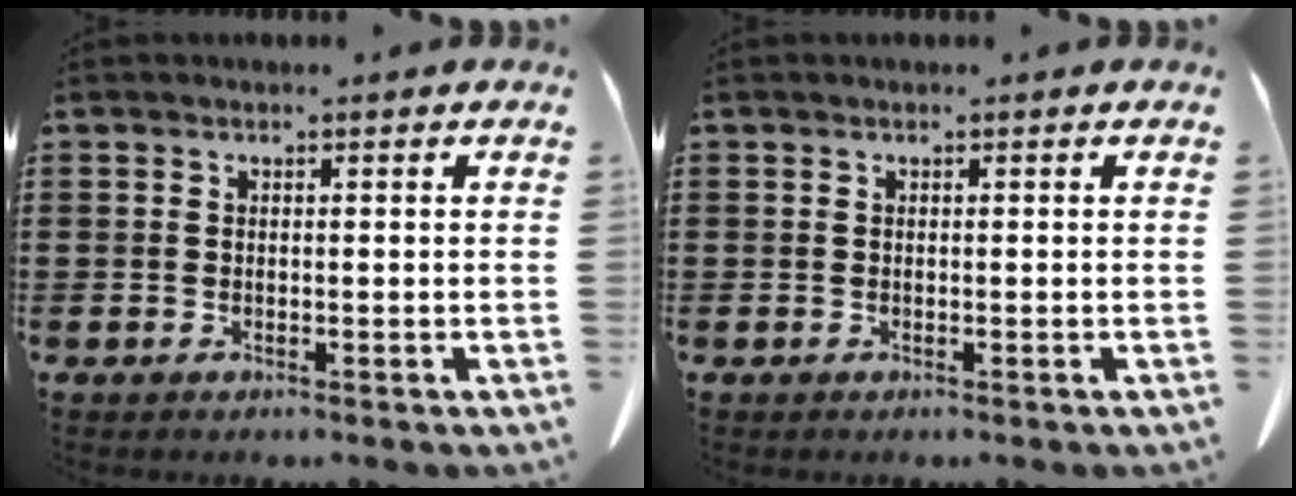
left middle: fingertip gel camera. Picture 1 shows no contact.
{"total": 0.0}